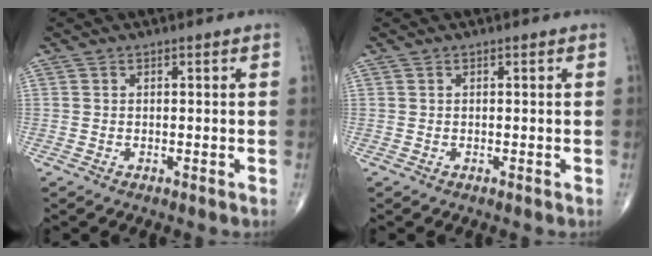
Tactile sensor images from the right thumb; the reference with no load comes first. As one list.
[{"total": 0.0}]